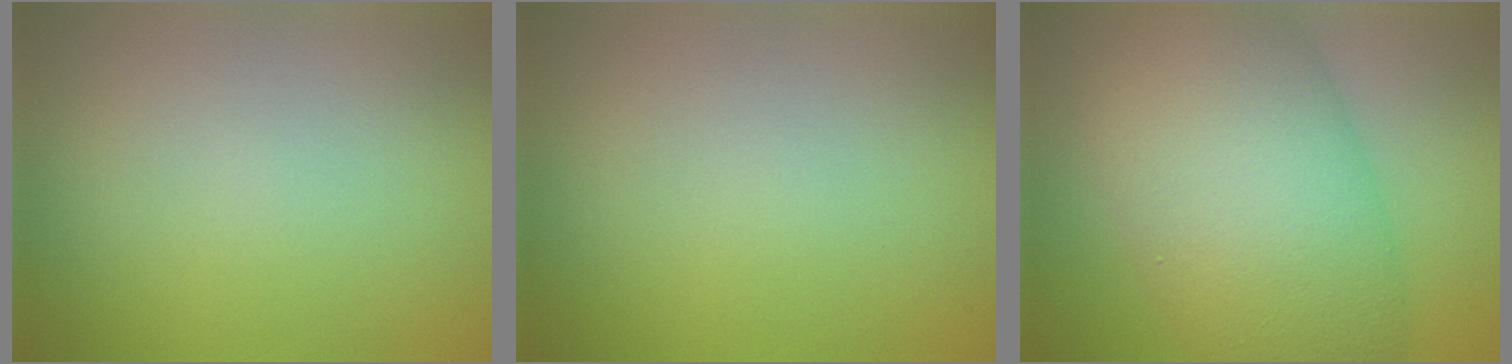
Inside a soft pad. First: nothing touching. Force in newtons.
{"total": 0.0}
{"total": 11.9, "press": 11.9, "slide": 0.3}